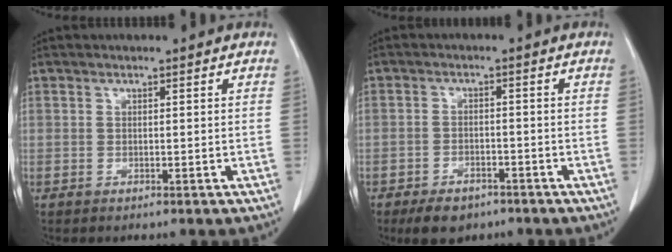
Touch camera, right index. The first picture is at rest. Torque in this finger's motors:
{"motor_torque": [0.49, -0.51, 0.10, 0.02]}